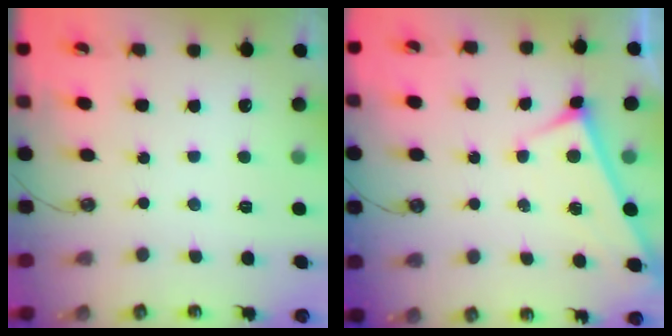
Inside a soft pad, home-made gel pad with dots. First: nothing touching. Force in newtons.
{"total": 2.9, "press": 2.9, "slide": 0.3}